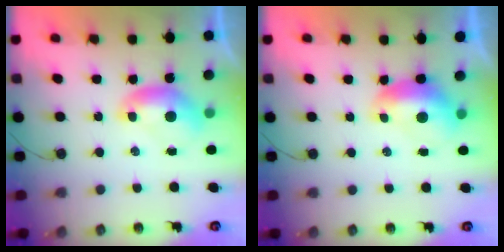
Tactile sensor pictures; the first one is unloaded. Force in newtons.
{"total": 1.5, "press": 1.4, "slide": 0.7}